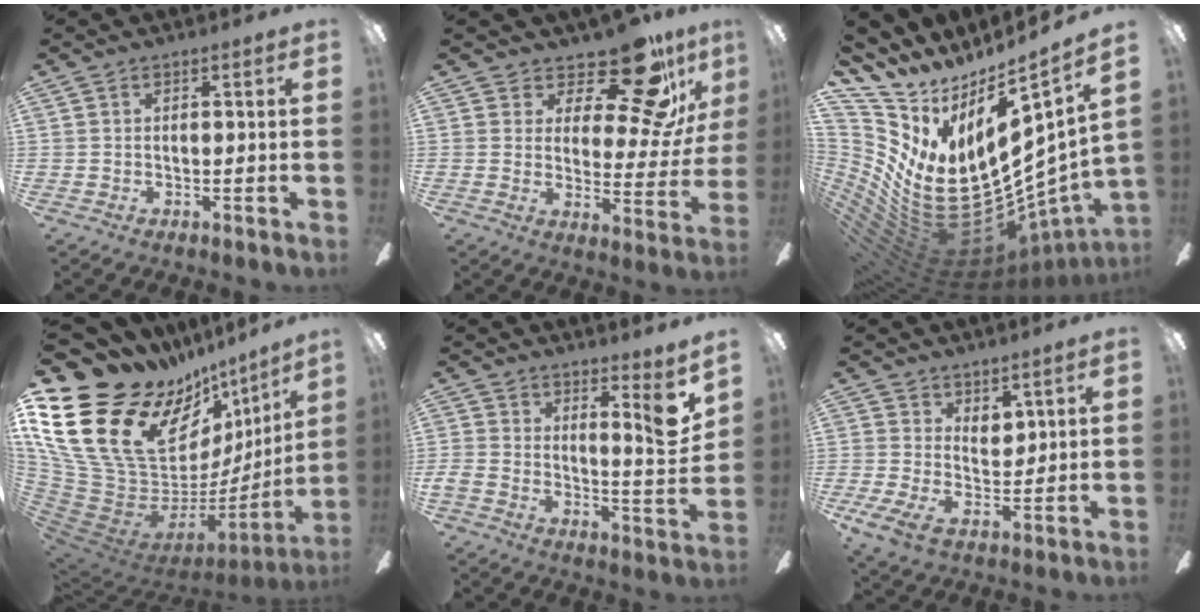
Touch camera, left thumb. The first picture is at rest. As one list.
[{"total": 16.5, "force": [12.4, 4.8, 9.8], "torque": [-0.150, -0.091, 0.204]}, {"total": 17.1, "force": [-0.9, 8.3, 14.9], "torque": [-0.271, -0.070, 0.029]}, {"total": 27.1, "force": [12.3, 15.5, 18.6], "torque": [-0.351, -0.115, 0.273]}, {"total": 8.3, "force": [4.8, 2.6, 6.2], "torque": [-0.080, -0.037, 0.078]}, {"total": 6.9, "force": [3.3, 4.7, 3.9], "torque": [-0.066, -0.020, 0.061]}]